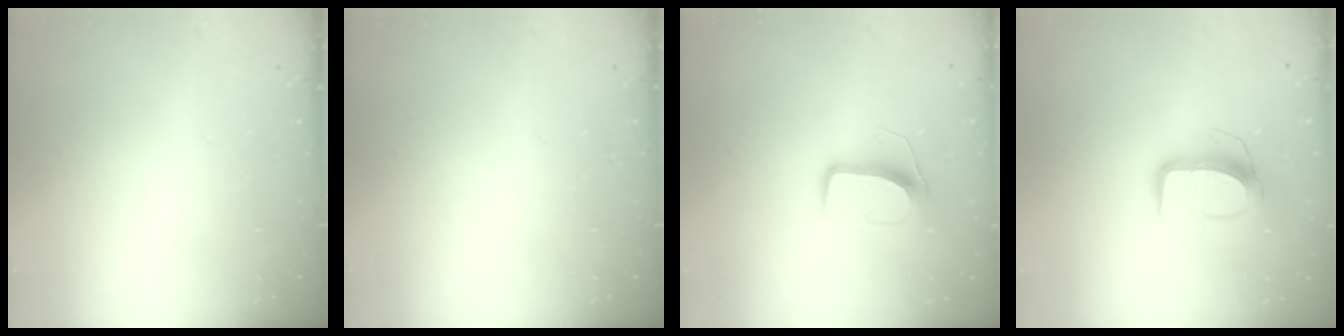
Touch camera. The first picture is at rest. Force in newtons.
{"total": 0.0}
{"total": 10.4, "press": 10.4, "slide": 0.4}
{"total": 10.2, "press": 10.2, "slide": 0.6}